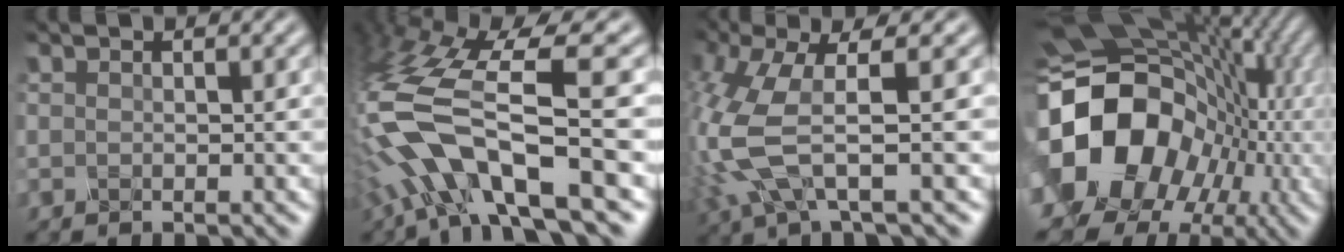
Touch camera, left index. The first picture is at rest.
{"total": 12.7, "force": [-3.8, 4.0, 11.5], "torque": [-0.239, 0.003, -0.068]}
{"total": 7.8, "force": [-1.4, 2.4, 7.2], "torque": [-0.203, -0.009, -0.031]}
{"total": 19.1, "force": [-3.7, 15.7, 10.3], "torque": [-0.208, -0.025, -0.061]}